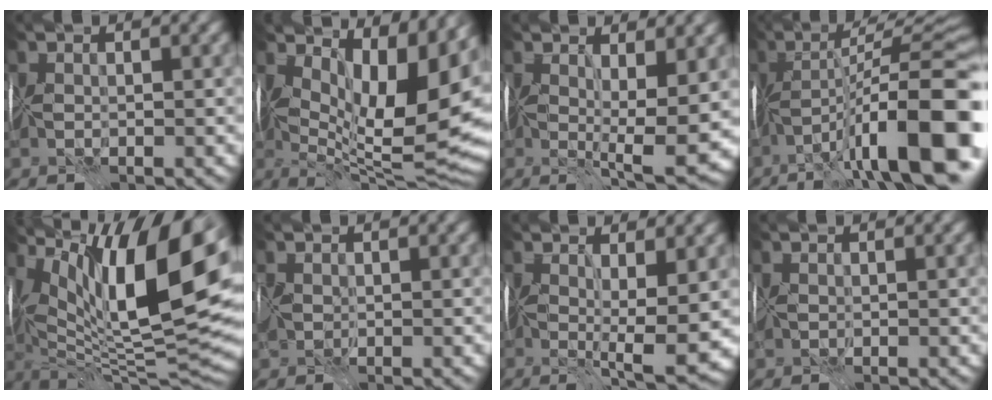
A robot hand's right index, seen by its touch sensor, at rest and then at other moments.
{"total": 15.2, "force": [4.2, 6.1, 13.3], "torque": [-0.191, -0.003, 0.079]}
{"total": 7.6, "force": [0.9, 2.1, 7.2], "torque": [-0.119, -0.019, 0.019]}
{"total": 15.8, "force": [-5.6, 3.9, 14.3], "torque": [-0.211, 0.024, -0.088]}
{"total": 16.6, "force": [6.7, 5.8, 14.1], "torque": [-0.229, 0.019, 0.119]}
{"total": 2.5, "force": [0.3, 1.9, 1.6], "torque": [-0.043, -0.001, 0.006]}
{"total": 6.5, "force": [0.6, 1.6, 6.3], "torque": [-0.105, -0.015, 0.014]}
{"total": 1.2, "force": [0.4, 1.0, 0.5], "torque": [-0.014, 0.004, 0.008]}